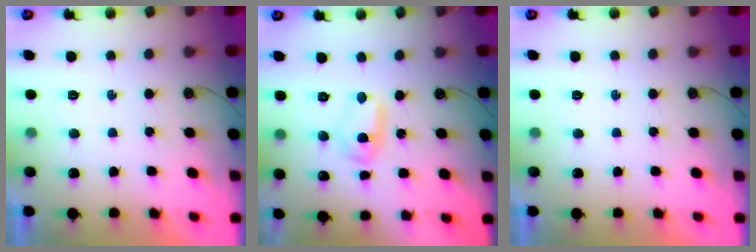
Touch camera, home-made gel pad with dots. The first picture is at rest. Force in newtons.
{"total": 14.0, "press": 3.2, "slide": 13.6}
{"total": 0.0}